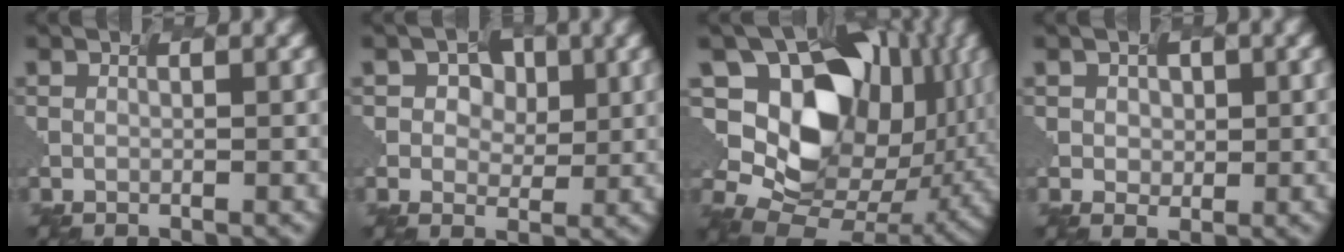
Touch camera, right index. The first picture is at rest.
{"total": 2.2, "force": [0.5, 1.9, 0.9], "torque": [-0.026, 0.003, 0.014]}
{"total": 12.3, "force": [2.0, 9.5, 7.5], "torque": [-0.138, -0.008, 0.050]}
{"total": 0.9, "force": [-0.2, 0.9, -0.1], "torque": [-0.008, -0.003, 0.012]}